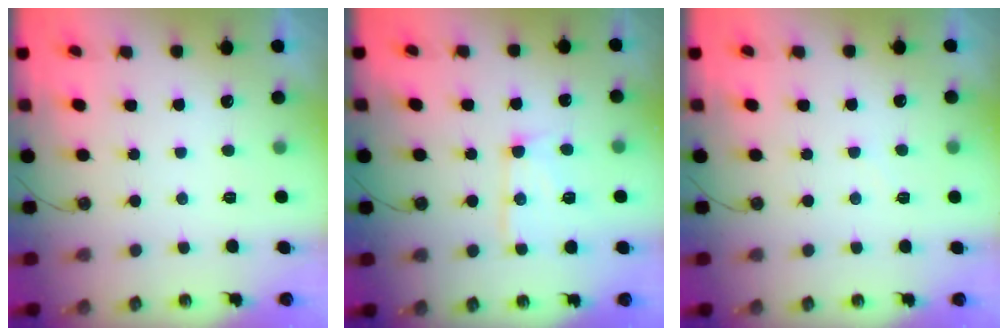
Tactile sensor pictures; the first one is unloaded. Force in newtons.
{"total": 12.8, "press": 12.7, "slide": 1.1}
{"total": 2.0, "press": 2.0, "slide": 0.4}